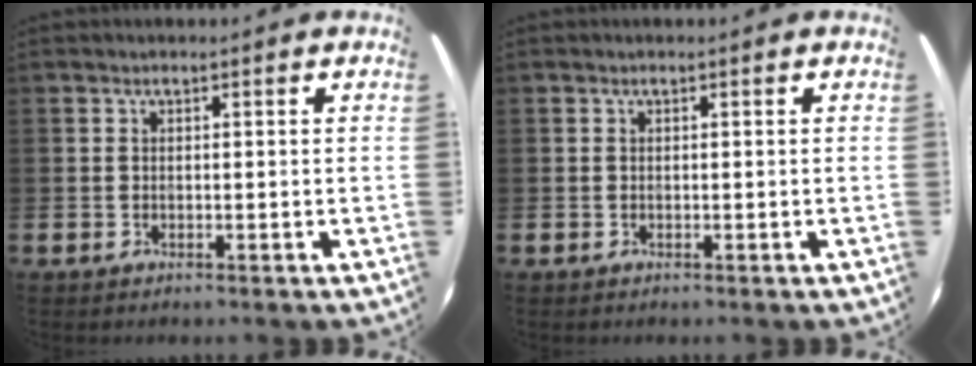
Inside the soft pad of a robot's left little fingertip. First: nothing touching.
{"total": 0.0}